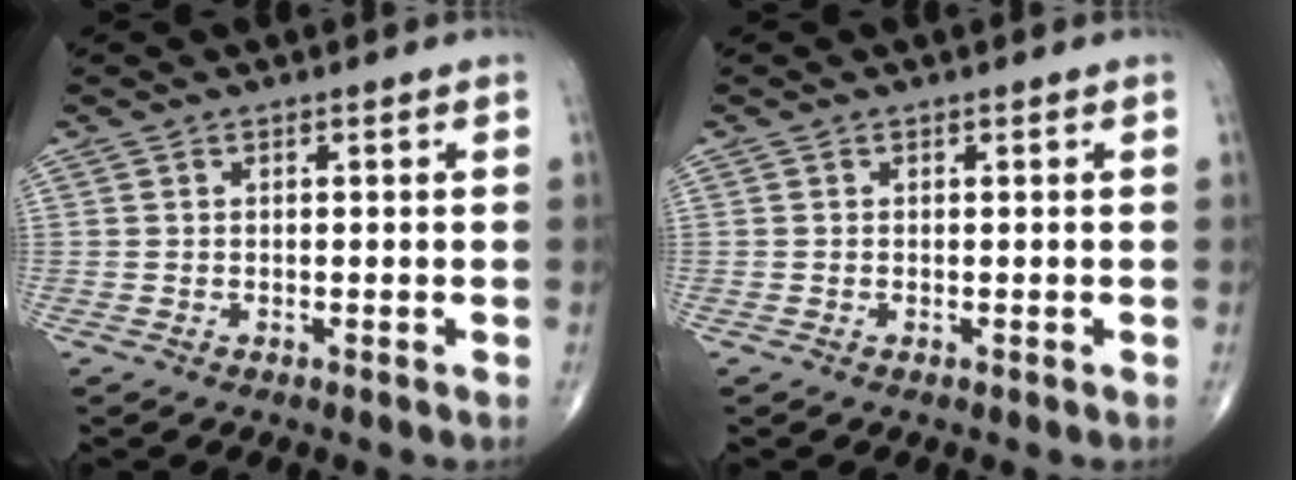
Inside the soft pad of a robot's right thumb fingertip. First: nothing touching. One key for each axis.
{"total": 0.0}